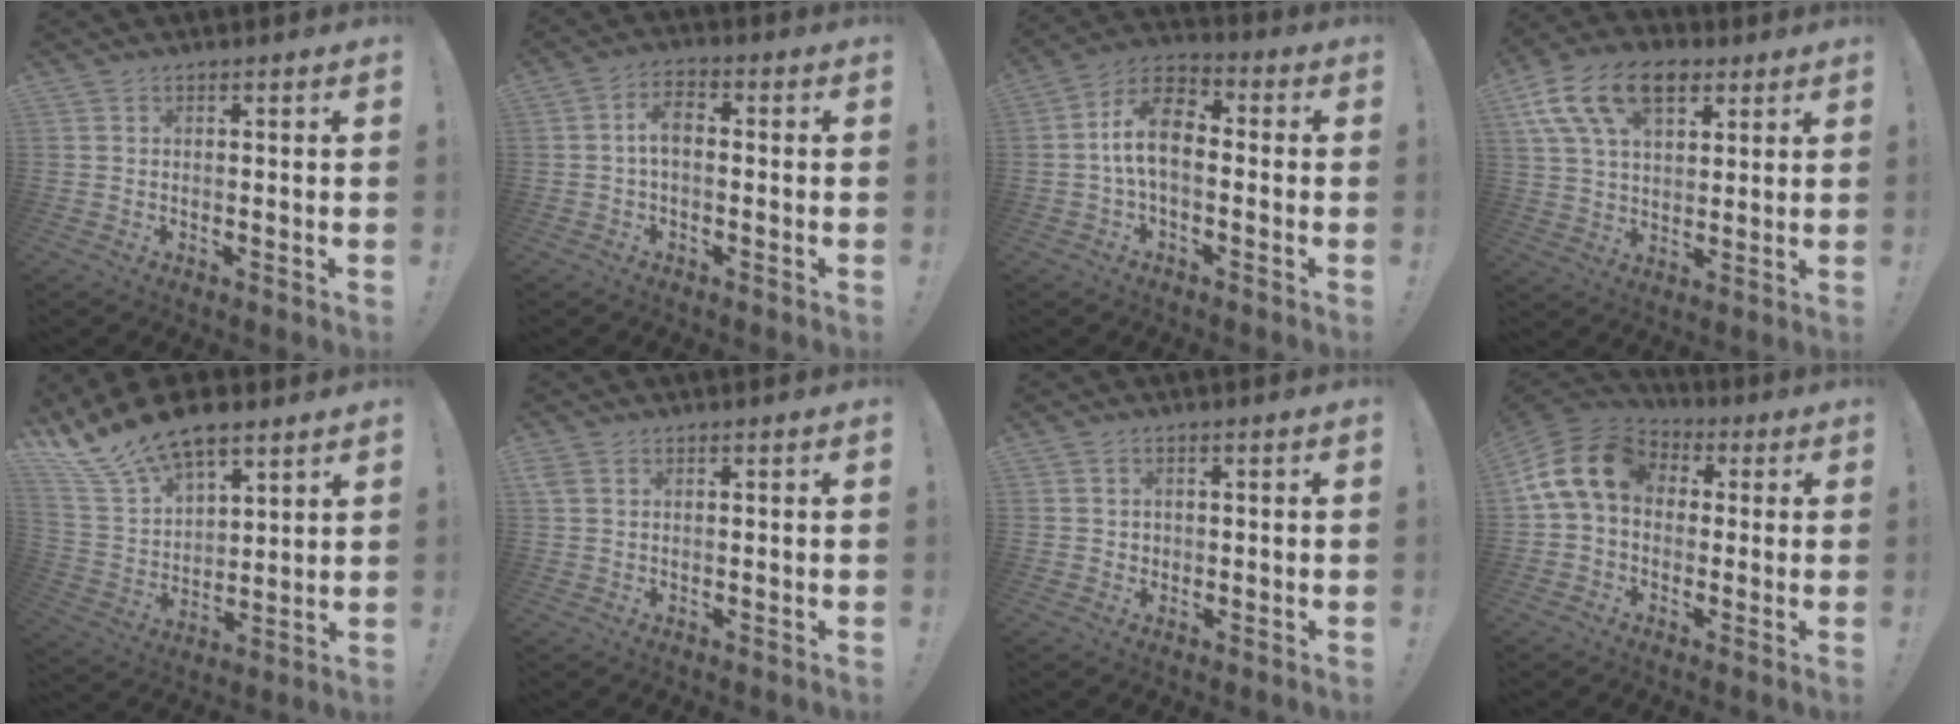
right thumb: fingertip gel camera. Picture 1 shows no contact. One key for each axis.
{"total": 5.3, "fx": -0.2, "fy": 2.6, "fz": 4.6, "tx": -0.096, "ty": 0.009, "tz": -0.004}
{"total": 10.9, "fx": -0.6, "fy": 6.3, "fz": 8.9, "tx": -0.171, "ty": 0.019, "tz": -0.007}
{"total": 16.9, "fx": 8.0, "fy": 10.5, "fz": 10.5, "tx": -0.186, "ty": -0.024, "tz": 0.148}
{"total": 16.2, "fx": 12.7, "fy": 7.3, "fz": 7.0, "tx": -0.145, "ty": -0.087, "tz": 0.239}
{"total": 1.9, "fx": 0.8, "fy": 1.2, "fz": 1.2, "tx": -0.027, "ty": 0.004, "tz": 0.016}
{"total": 1.6, "fx": 0.3, "fy": 1.6, "fz": 0.4, "tx": -0.004, "ty": 0.000, "tz": 0.005}
{"total": 14.6, "fx": 2.5, "fy": 10.5, "fz": 9.8, "tx": -0.181, "ty": 0.016, "tz": 0.048}